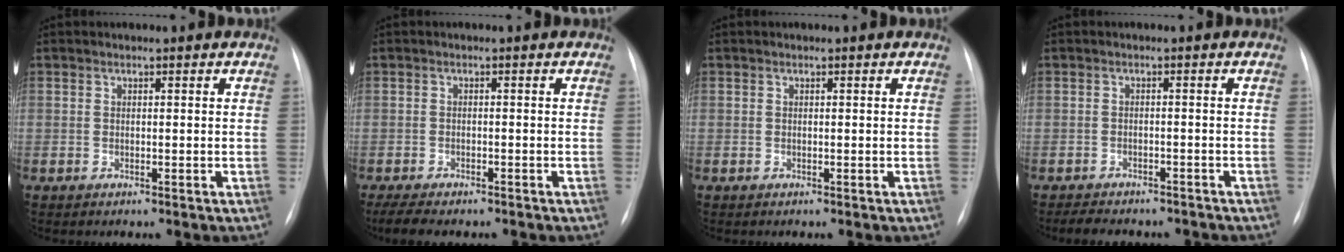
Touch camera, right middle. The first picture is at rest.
{"total": 6.7, "force": [-5.5, 1.9, 3.4], "torque": [-0.053, -0.009, -0.075]}
{"total": 0.0}
{"total": 8.6, "force": [-7.6, 2.9, 2.9], "torque": [-0.049, 0.003, -0.092]}